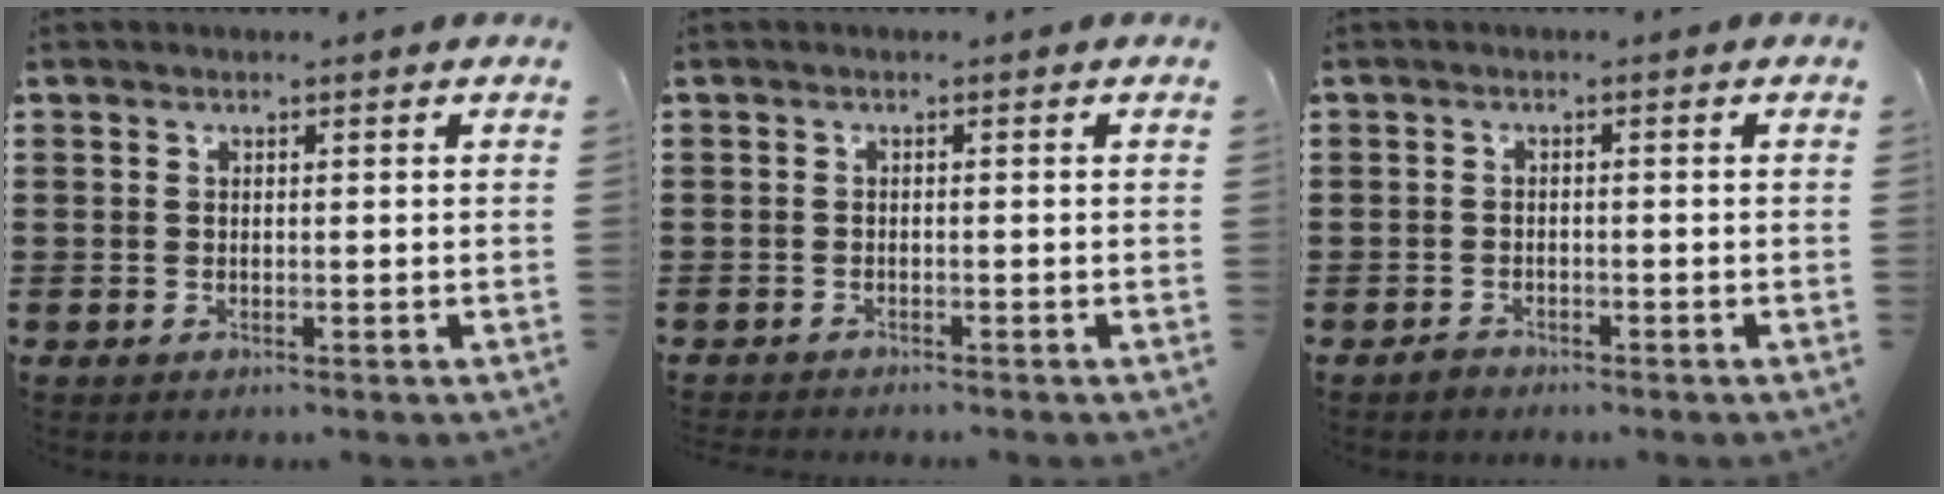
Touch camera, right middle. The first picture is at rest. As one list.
[{"total": 0.7, "force": [-0.7, 0.0, 0.0], "torque": [-0.002, -0.002, -0.015]}, {"total": 1.1, "force": [-1.0, 0.4, 0.2], "torque": [-0.006, 0.001, -0.022]}]